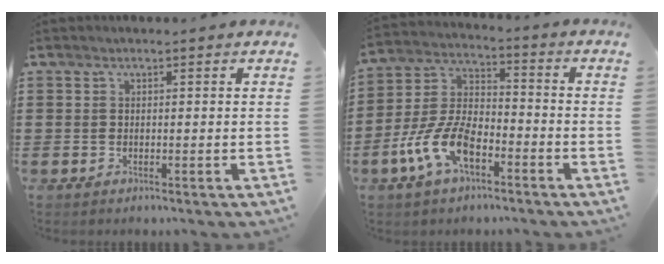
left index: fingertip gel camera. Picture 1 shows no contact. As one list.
[{"total": 9.7, "force": [-5.5, 4.3, 6.6], "torque": [-0.171, -0.004, -0.112]}]